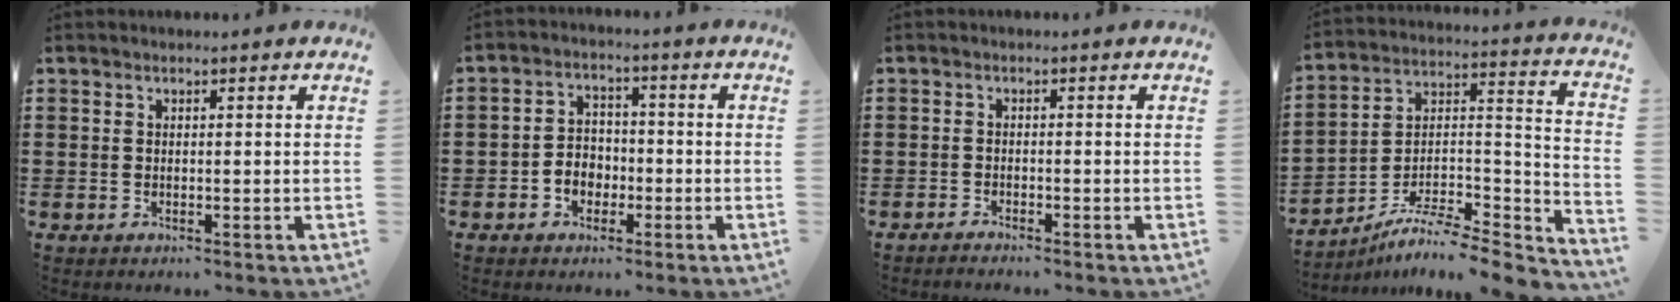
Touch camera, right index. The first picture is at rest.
{"total": 3.8, "force": [-1.7, 3.1, 1.3], "torque": [-0.034, 0.008, -0.037]}
{"total": 1.1, "force": [-1.1, -0.1, 0.0], "torque": [-0.002, 0.000, -0.022]}
{"total": 7.4, "force": [-6.3, 1.6, 3.5], "torque": [-0.055, 0.003, -0.124]}